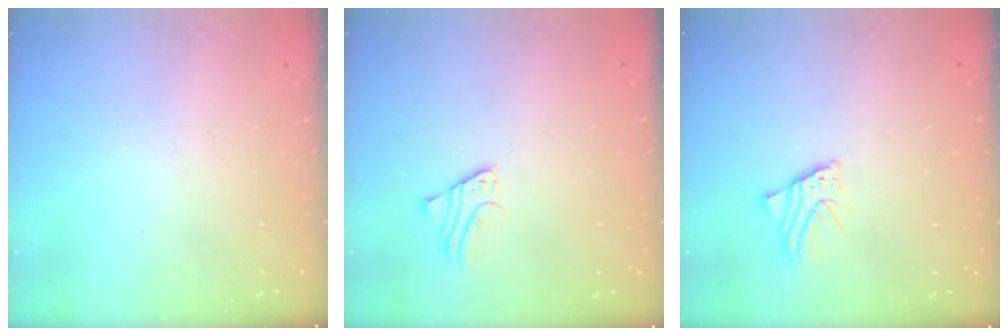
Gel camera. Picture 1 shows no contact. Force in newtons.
{"total": 1.9, "press": 1.9, "slide": 0.1}
{"total": 2.5, "press": 2.5, "slide": 0.3}